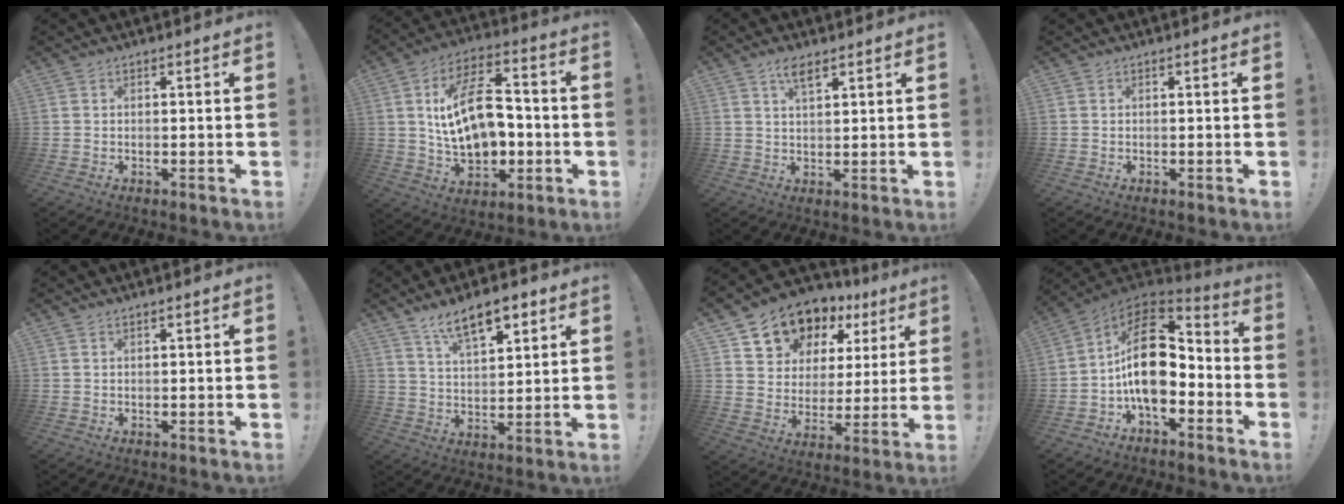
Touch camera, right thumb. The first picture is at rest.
{"total": 19.0, "force": [0.8, 12.1, 14.6], "torque": [-0.241, 0.001, 0.016]}
{"total": 4.7, "force": [3.0, 1.5, 3.3], "torque": [-0.057, -0.013, 0.051]}
{"total": 0.0}
{"total": 0.6, "force": [0.5, -0.1, 0.4], "torque": [0.001, -0.003, 0.007]}
{"total": 11.7, "force": [7.5, 4.8, 7.6], "torque": [-0.112, -0.033, 0.131]}
{"total": 12.9, "force": [9.5, 8.1, 3.5], "torque": [-0.054, -0.074, 0.182]}
{"total": 18.9, "force": [-0.1, 11.4, 15.1], "torque": [-0.262, 0.011, 0.005]}